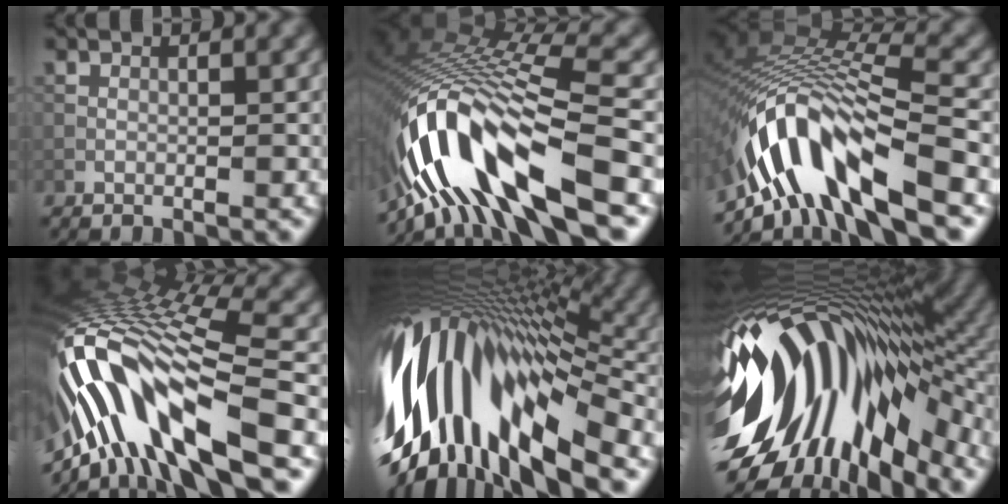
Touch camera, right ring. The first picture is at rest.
{"total": 13.1, "force": [-6.7, 3.8, 10.6], "torque": [-0.206, 0.014, -0.101]}
{"total": 11.0, "force": [-6.9, 2.9, 8.0], "torque": [-0.143, 0.012, -0.116]}
{"total": 14.6, "force": [-4.3, 4.0, 13.3], "torque": [-0.266, 0.016, -0.063]}
{"total": 16.1, "force": [-3.3, 7.4, 13.9], "torque": [-0.272, -0.003, -0.053]}
{"total": 16.3, "force": [-2.3, 8.8, 13.6], "torque": [-0.237, 0.006, -0.052]}